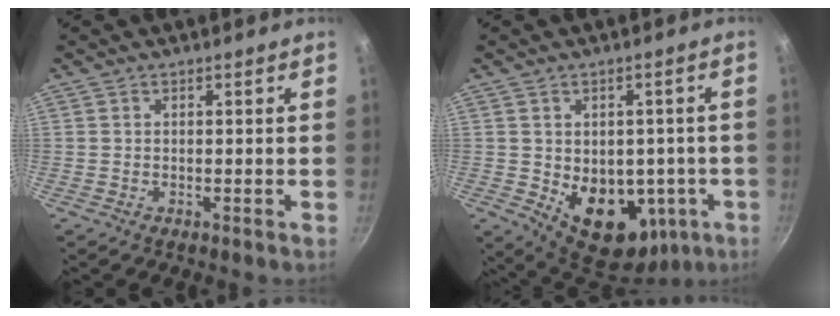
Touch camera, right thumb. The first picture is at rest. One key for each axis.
{"total": 15.6, "fx": -3.1, "fy": 11.0, "fz": 10.7, "tx": -0.103, "ty": -0.002, "tz": -0.016}